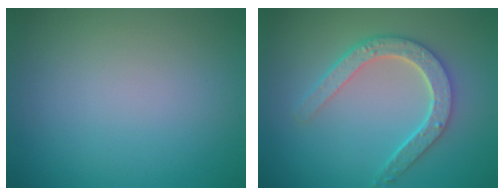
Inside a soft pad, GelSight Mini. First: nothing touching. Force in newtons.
{"total": 4.6, "press": 3.6, "slide": 2.9}